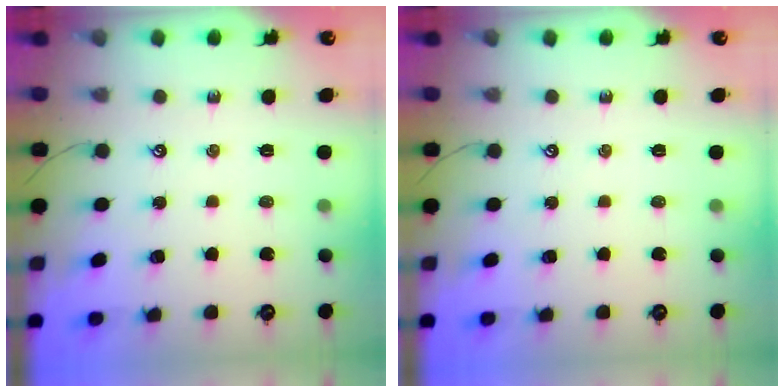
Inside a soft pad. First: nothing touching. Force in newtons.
{"total": 0.0}